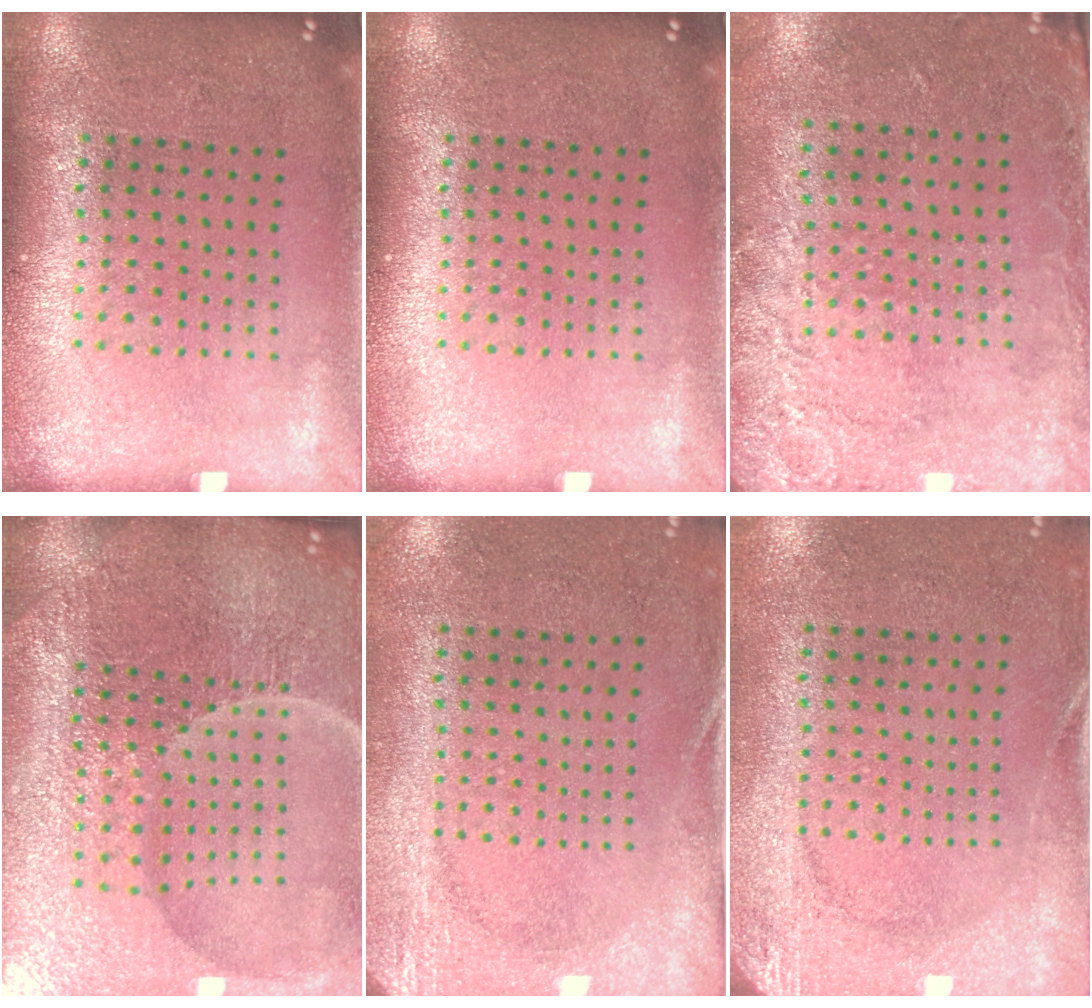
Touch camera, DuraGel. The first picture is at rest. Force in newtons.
{"total": 0.0}
{"total": 2.6, "press": 1.9, "slide": 1.8}
{"total": 5.6, "press": 5.3, "slide": 1.9}
{"total": 2.7, "press": 2.1, "slide": 1.7}
{"total": 2.6, "press": 2.0, "slide": 1.6}